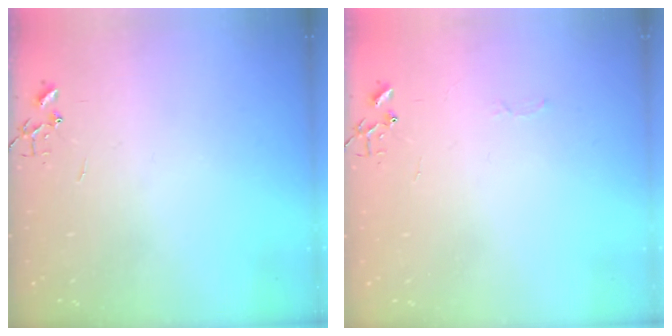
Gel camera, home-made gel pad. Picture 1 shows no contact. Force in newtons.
{"total": 2.5, "press": 2.5, "slide": 0.4}